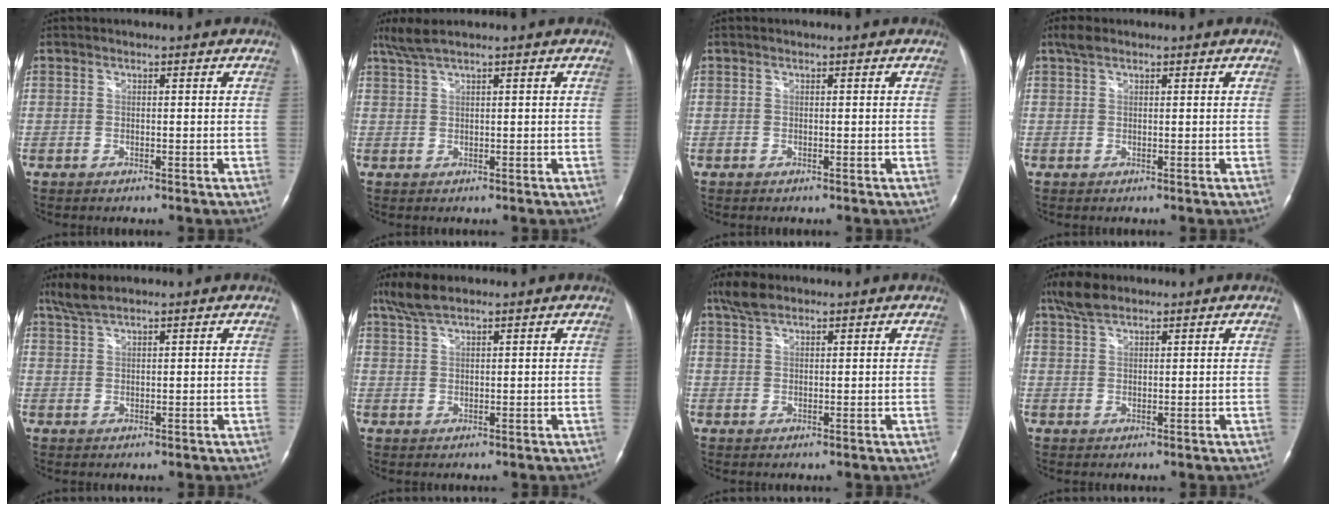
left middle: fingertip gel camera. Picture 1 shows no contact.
{"total": 2.9, "force": [2.3, -0.2, 1.9], "torque": [-0.051, 0.019, 0.053]}
{"total": 0.0}
{"total": 1.9, "force": [1.4, 0.8, 1.0], "torque": [-0.024, 0.018, 0.028]}
{"total": 3.4, "force": [2.9, 0.4, 1.8], "torque": [-0.045, 0.012, 0.064]}
{"total": 4.3, "force": [3.4, 0.8, 2.5], "torque": [-0.060, 0.014, 0.071]}
{"total": 3.4, "force": [2.7, 1.3, 1.7], "torque": [-0.042, 0.014, 0.055]}
{"total": 4.1, "force": [3.2, 1.5, 2.1], "torque": [-0.052, 0.015, 0.066]}